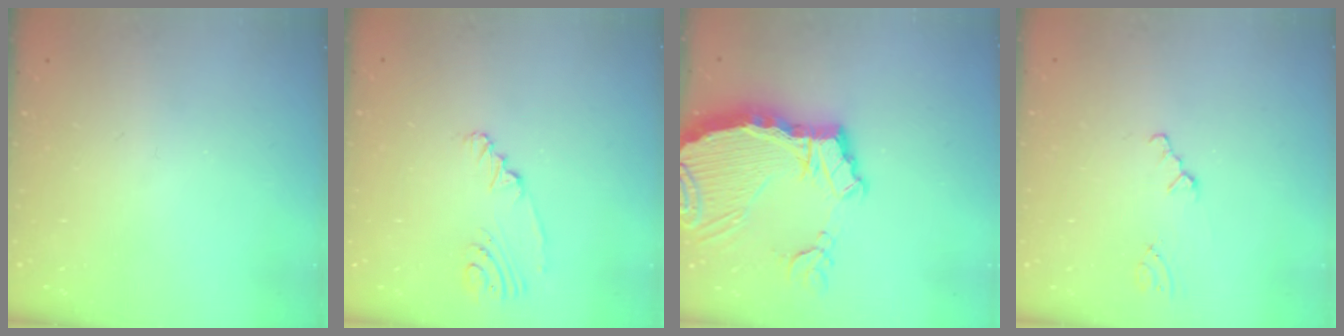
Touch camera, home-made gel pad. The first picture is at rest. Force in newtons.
{"total": 3.3, "press": 2.4, "slide": 2.3}
{"total": 10.7, "press": 10.7, "slide": 1.1}
{"total": 0.0}